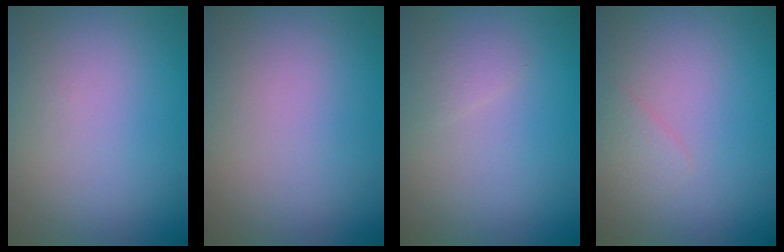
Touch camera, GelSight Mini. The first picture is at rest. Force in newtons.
{"total": 0.0}
{"total": 0.7, "press": 0.7, "slide": 0.0}
{"total": 0.9, "press": 0.9, "slide": 0.0}